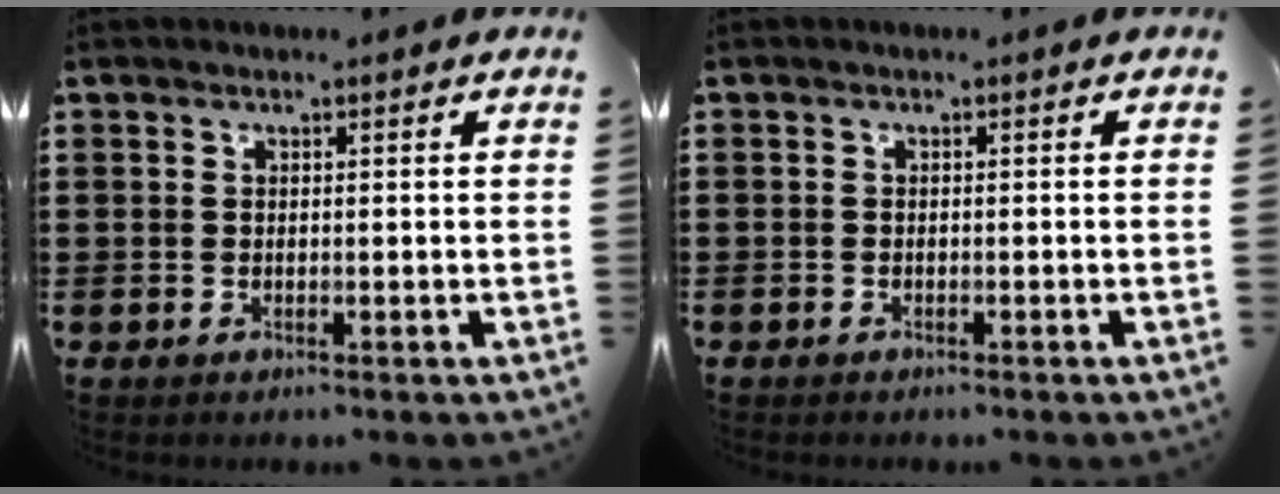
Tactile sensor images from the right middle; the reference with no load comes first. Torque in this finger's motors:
{"motor_torque": [-0.36, 0.23, -0.90, -0.21]}